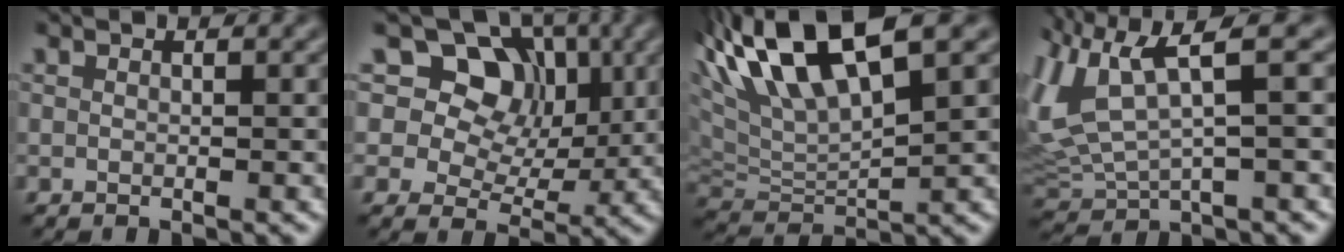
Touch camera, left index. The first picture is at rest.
{"total": 10.3, "force": [4.8, 7.5, 5.3], "torque": [-0.075, 0.013, 0.067]}
{"total": 9.5, "force": [5.4, 3.1, 7.1], "torque": [-0.141, 0.019, 0.097]}
{"total": 7.7, "force": [2.8, 3.0, 6.4], "torque": [-0.157, 0.005, 0.058]}